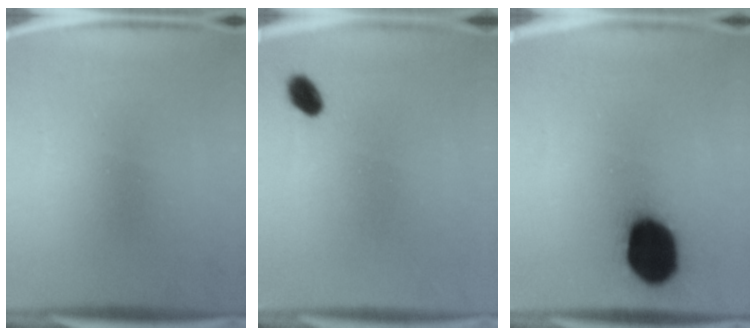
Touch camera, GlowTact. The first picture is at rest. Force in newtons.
{"total": 3.2}
{"total": 19.9}